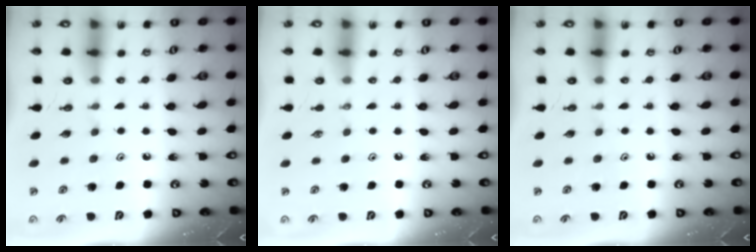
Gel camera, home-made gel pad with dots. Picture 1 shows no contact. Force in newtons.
{"total": 0.0}
{"total": 0.0}